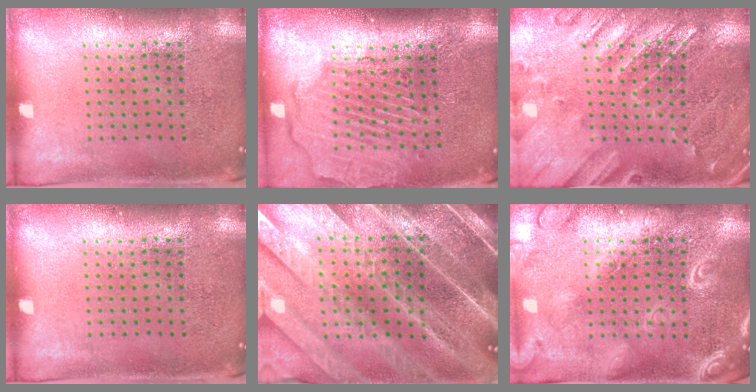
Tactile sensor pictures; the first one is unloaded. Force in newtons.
{"total": 2.6, "press": 2.2, "slide": 1.4}
{"total": 0.6, "press": 0.5, "slide": 0.4}
{"total": 0.0}
{"total": 5.6, "press": 4.7, "slide": 3.0}
{"total": 2.5, "press": 2.5, "slide": 0.2}